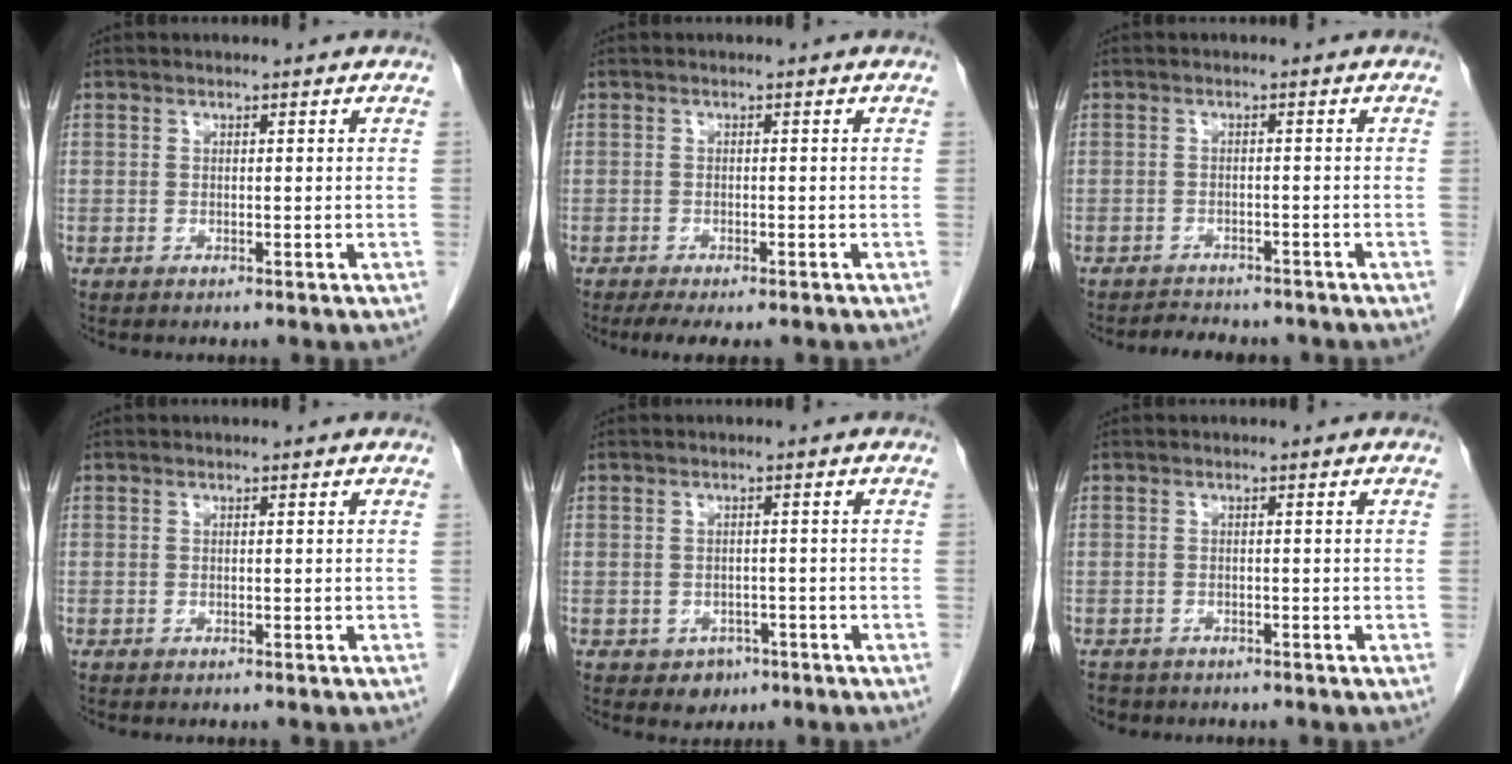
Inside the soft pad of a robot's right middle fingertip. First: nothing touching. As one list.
[{"total": 4.8, "force": [-3.7, 1.5, 2.8], "torque": [-0.041, -0.010, -0.052]}, {"total": 5.4, "force": [-4.9, 1.7, 1.4], "torque": [-0.023, 0.000, -0.064]}, {"total": 0.0}, {"total": 2.6, "force": [-1.4, 2.0, 0.8], "torque": [-0.007, 0.006, -0.011]}, {"total": 2.8, "force": [-2.3, 1.5, 0.4], "torque": [-0.012, 0.000, -0.033]}]